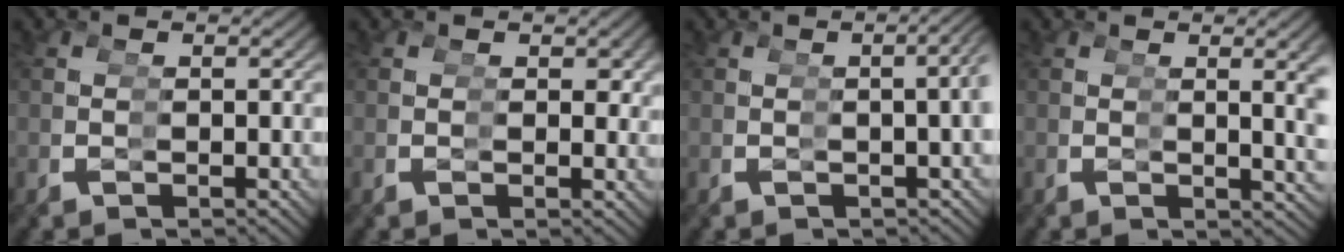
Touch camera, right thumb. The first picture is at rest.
{"total": 0.9, "force": [0.6, 0.6, 0.3], "torque": [0.001, -0.003, 0.006]}
{"total": 4.2, "force": [0.3, 1.2, 4.0], "torque": [-0.037, 0.020, -0.002]}
{"total": 3.0, "force": [0.6, 0.2, 2.9], "torque": [-0.029, 0.006, 0.011]}